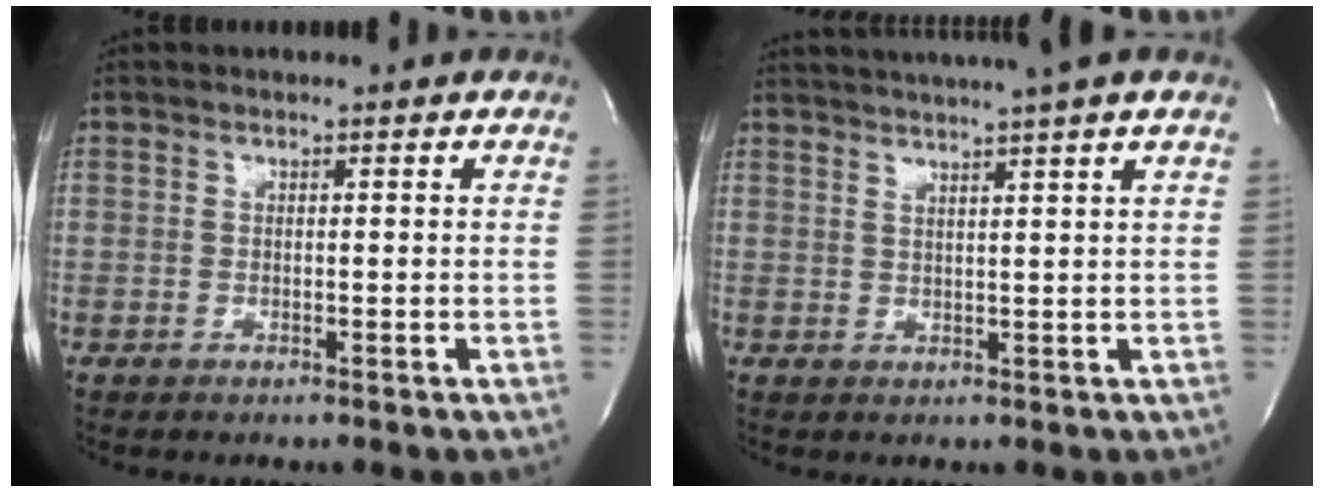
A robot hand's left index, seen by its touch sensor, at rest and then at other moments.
{"total": 10.8, "force": [9.1, -1.2, 5.7], "torque": [-0.097, 0.007, 0.109]}